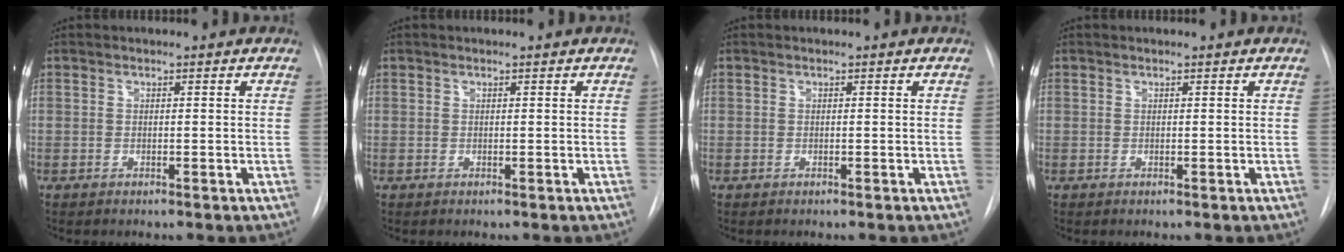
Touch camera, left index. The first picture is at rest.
{"total": 0.0}
{"total": 0.0}
{"total": 0.0}